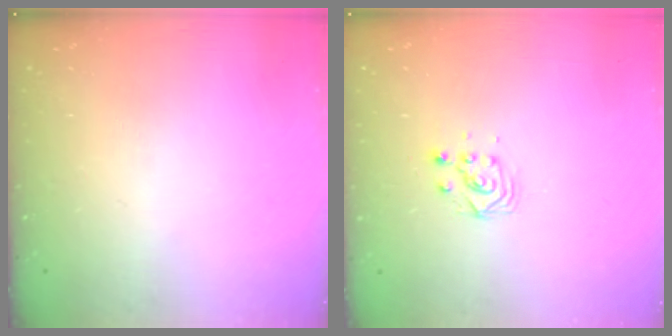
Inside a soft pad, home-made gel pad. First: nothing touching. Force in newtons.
{"total": 3.6, "press": 3.6, "slide": 0.1}